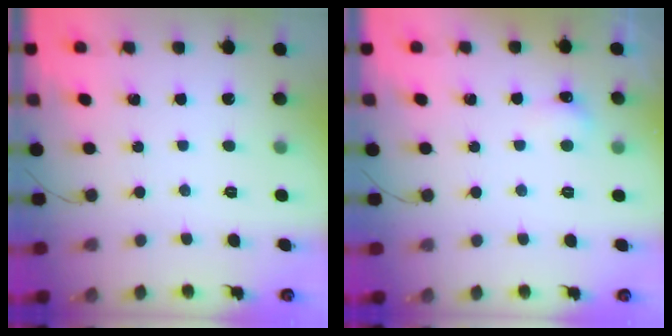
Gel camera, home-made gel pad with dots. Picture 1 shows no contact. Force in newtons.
{"total": 4.7, "press": 3.8, "slide": 2.7}